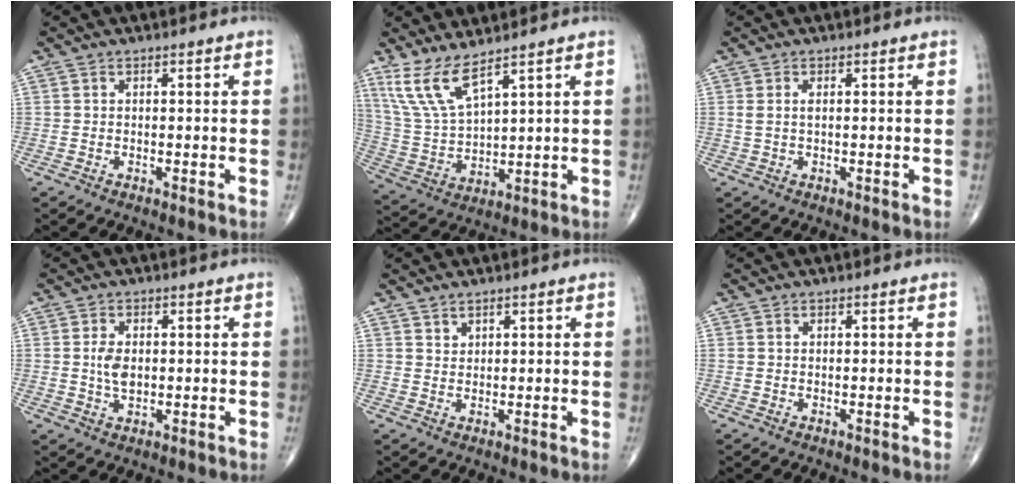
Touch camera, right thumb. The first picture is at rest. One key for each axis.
{"total": 9.5, "fx": 6.9, "fy": 2.1, "fz": 6.1, "tx": -0.134, "ty": -0.041, "tz": 0.161}
{"total": 1.3, "fx": 0.4, "fy": 0.4, "fz": 1.2, "tx": -0.031, "ty": 0.007, "tz": 0.011}
{"total": 4.3, "fx": 0.3, "fy": 2.7, "fz": 3.3, "tx": -0.058, "ty": -0.002, "tz": 0.007}
{"total": 1.3, "fx": 1.2, "fy": 0.6, "fz": 0.3, "tx": 0.006, "ty": -0.009, "tz": 0.019}
{"total": 0.5, "fx": 0.3, "fy": 0.4, "fz": 0.2, "tx": -0.001, "ty": 0.000, "tz": 0.004}